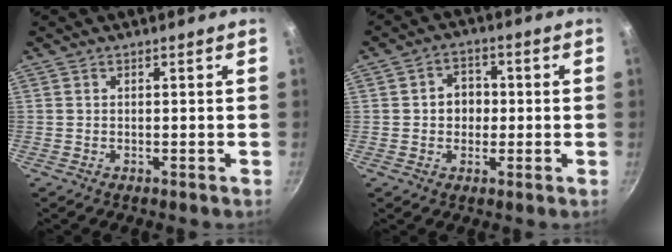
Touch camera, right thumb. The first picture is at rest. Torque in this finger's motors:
{"motor_torque": [-0.19, 0.42, -0.01, 0.13, 0.11]}